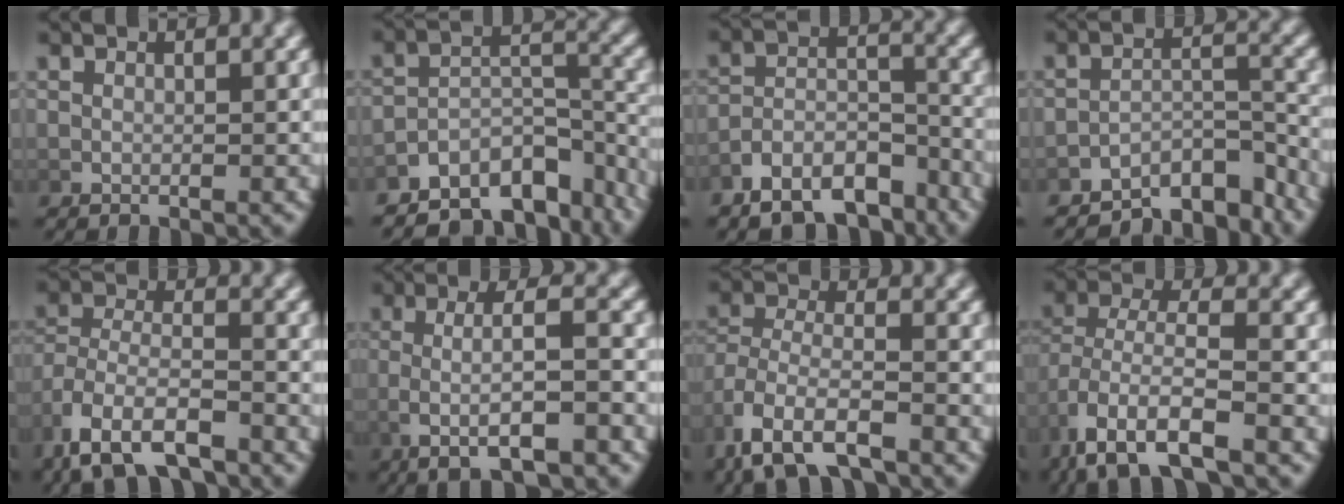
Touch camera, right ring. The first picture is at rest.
{"total": 10.1, "force": [-7.3, 4.9, 5.0], "torque": [-0.065, -0.020, -0.108]}
{"total": 8.8, "force": [-7.4, 3.9, 3.0], "torque": [-0.037, -0.016, -0.117]}
{"total": 8.2, "force": [-7.0, 2.7, 3.2], "torque": [-0.035, -0.016, -0.103]}
{"total": 6.1, "force": [-3.7, 3.2, 3.6], "torque": [-0.093, -0.041, -0.042]}
{"total": 5.4, "force": [-1.1, 1.7, 5.0], "torque": [-0.090, 0.001, -0.013]}
{"total": 5.0, "force": [-2.7, 2.8, 3.2], "torque": [-0.093, -0.038, -0.026]}
{"total": 5.5, "force": [-2.7, 2.5, 4.0], "torque": [-0.102, -0.027, -0.029]}